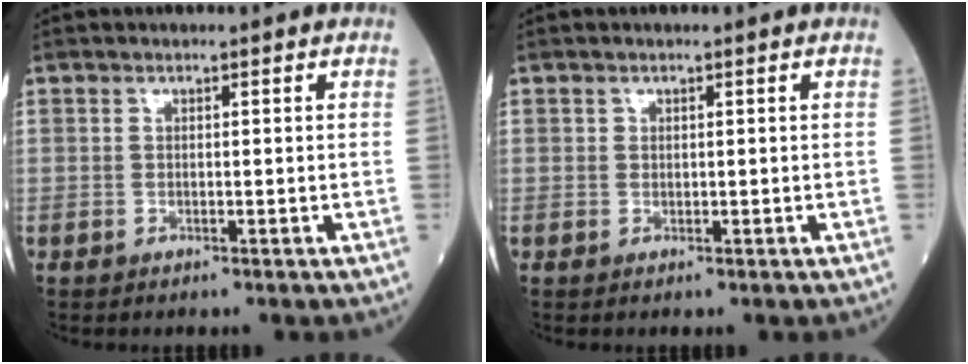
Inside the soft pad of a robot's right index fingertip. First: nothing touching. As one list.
[{"total": 0.0}]